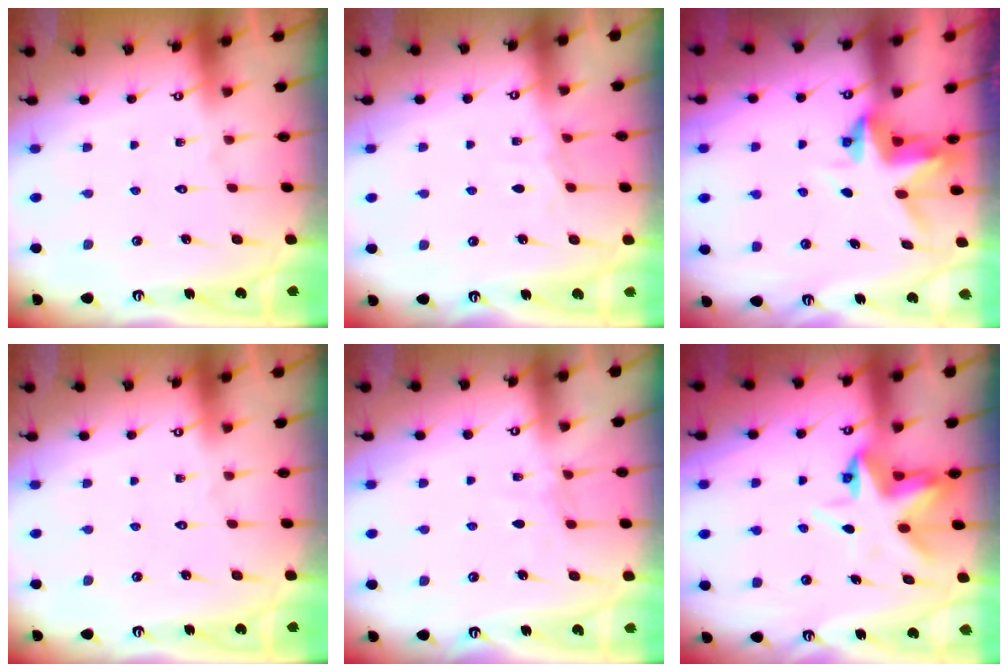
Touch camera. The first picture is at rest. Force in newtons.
{"total": 5.5, "press": 5.5, "slide": 0.6}
{"total": 3.9, "press": 3.9, "slide": 0.2}
{"total": 0.0}
{"total": 4.9, "press": 4.8, "slide": 0.5}
{"total": 7.3, "press": 7.1, "slide": 1.9}